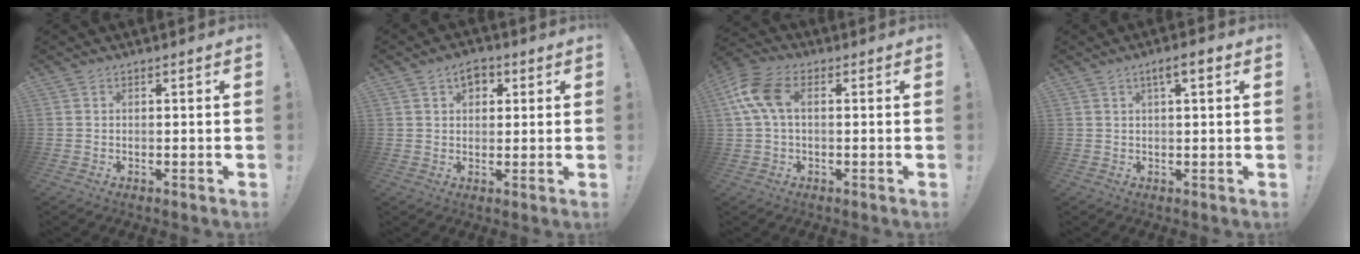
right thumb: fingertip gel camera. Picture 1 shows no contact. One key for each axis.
{"total": 5.1, "fx": 2.3, "fy": 3.6, "fz": 2.8, "tx": -0.035, "ty": 0.000, "tz": 0.039}
{"total": 10.4, "fx": 2.1, "fy": 5.8, "fz": 8.3, "tx": -0.178, "ty": 0.007, "tz": 0.043}
{"total": 4.2, "fx": 1.7, "fy": 0.8, "fz": 3.7, "tx": -0.057, "ty": -0.003, "tz": 0.024}